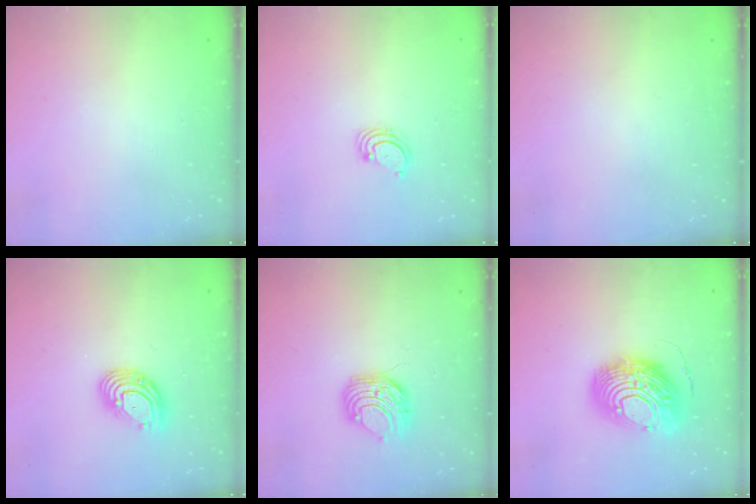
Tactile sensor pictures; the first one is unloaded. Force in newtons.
{"total": 2.6, "press": 2.6, "slide": 0.3}
{"total": 0.0}
{"total": 10.3, "press": 10.3, "slide": 1.0}
{"total": 9.2, "press": 9.1, "slide": 0.8}
{"total": 14.5, "press": 14.4, "slide": 1.5}